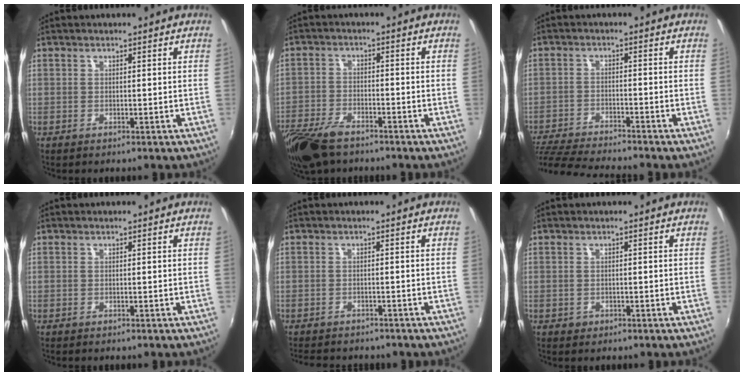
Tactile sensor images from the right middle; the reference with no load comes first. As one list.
[{"total": 10.8, "force": [-8.1, 4.3, 5.7], "torque": [-0.141, -0.026, -0.157]}, {"total": 12.2, "force": [-11.1, 0.7, 5.0], "torque": [-0.125, -0.027, -0.195]}, {"total": 0.0}, {"total": 7.6, "force": [-6.6, 2.6, 2.8], "torque": [-0.065, -0.017, -0.095]}, {"total": 0.9, "force": [-0.4, 0.8, 0.2], "torque": [-0.005, -0.002, -0.003]}]